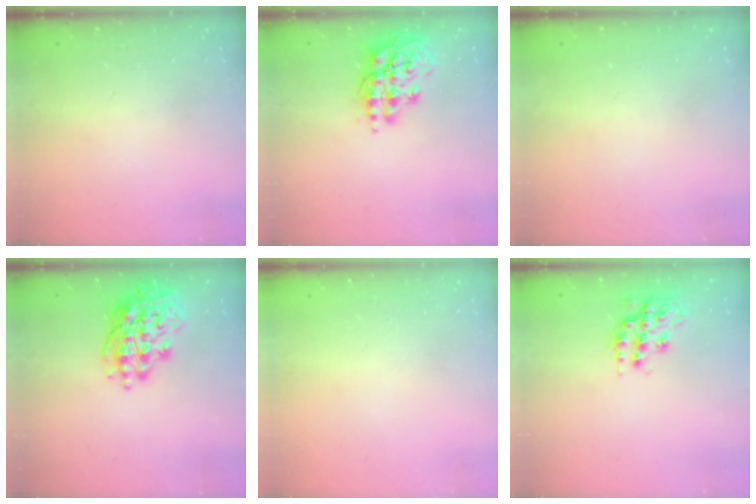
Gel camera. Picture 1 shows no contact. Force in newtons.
{"total": 14.9, "press": 14.9, "slide": 1.6}
{"total": 0.0}
{"total": 16.4, "press": 16.2, "slide": 2.5}
{"total": 0.0}
{"total": 15.0, "press": 15.0, "slide": 1.2}